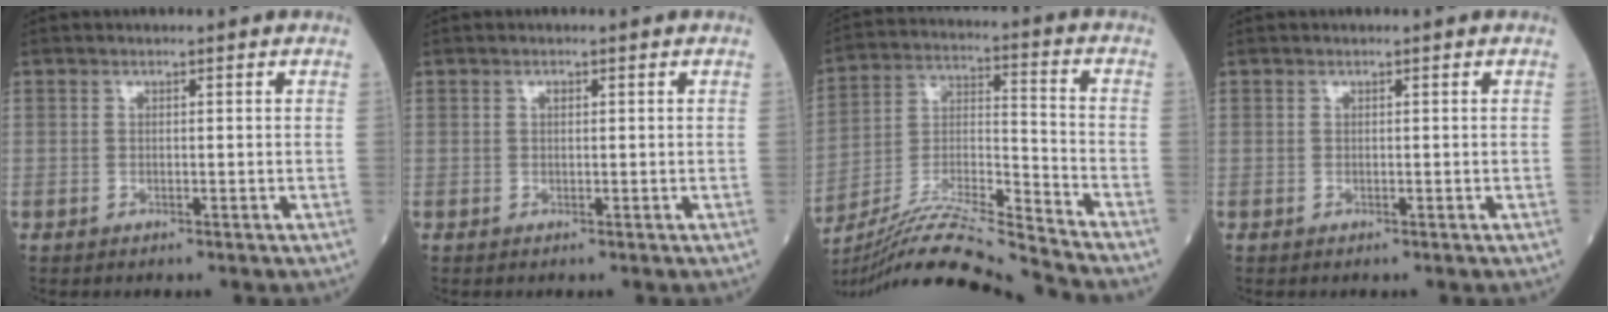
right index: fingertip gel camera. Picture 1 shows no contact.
{"total": 0.6, "force": [0.2, 0.3, 0.4], "torque": [-0.010, 0.001, 0.002]}
{"total": 17.0, "force": [-15.8, -2.0, 5.9], "torque": [-0.110, 0.008, -0.284]}
{"total": 0.0}